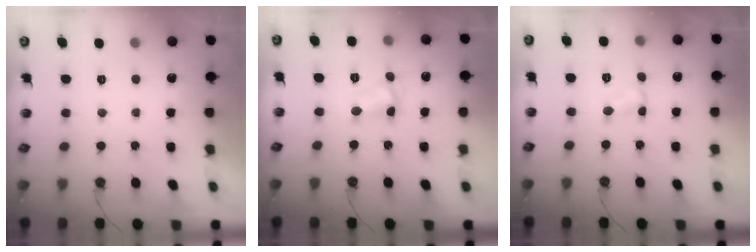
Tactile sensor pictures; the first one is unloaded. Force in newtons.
{"total": 3.4, "press": 3.4, "slide": 0.2}
{"total": 2.7, "press": 2.7, "slide": 0.3}